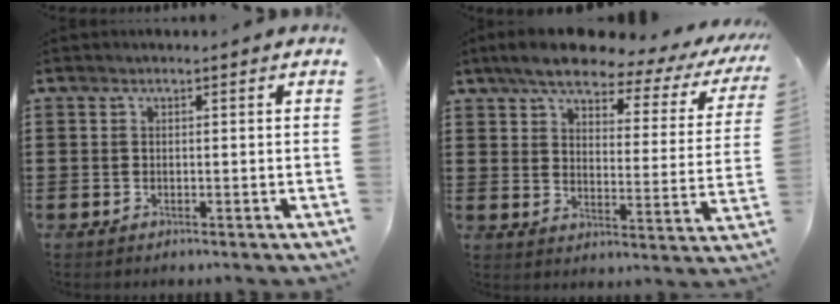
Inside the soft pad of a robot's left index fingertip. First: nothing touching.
{"total": 6.7, "force": [5.5, 1.6, 3.4], "torque": [-0.086, -0.027, 0.089]}